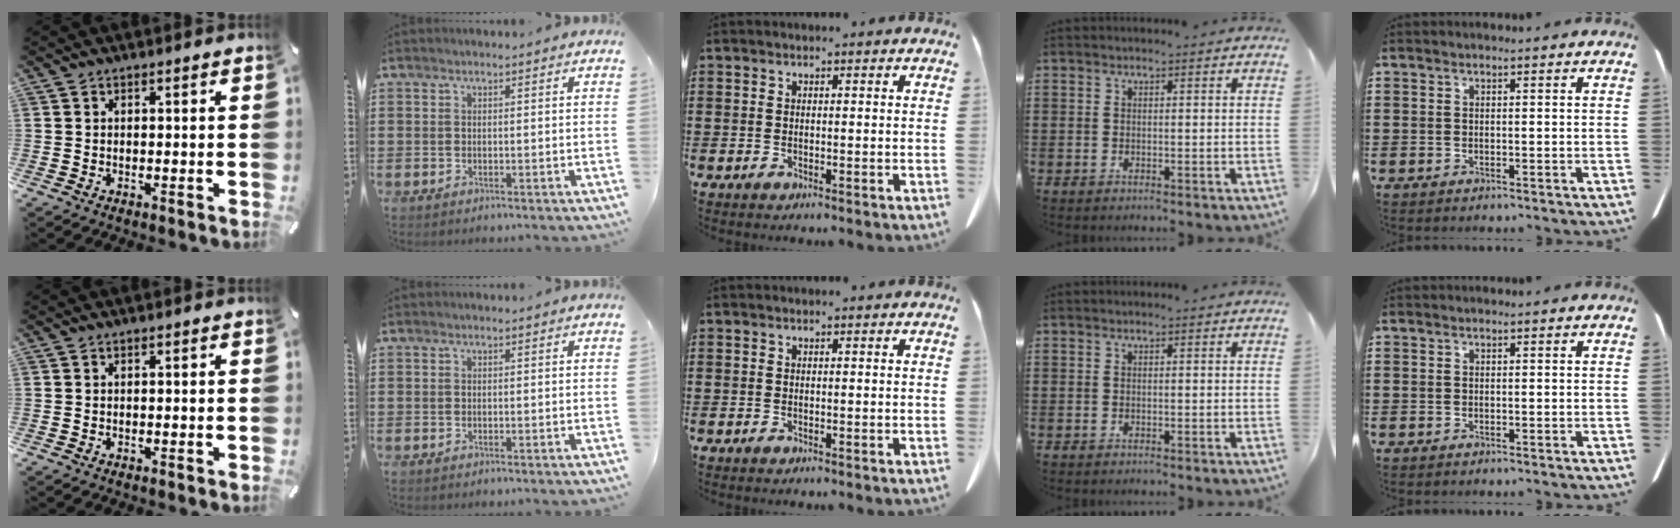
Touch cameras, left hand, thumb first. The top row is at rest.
{}